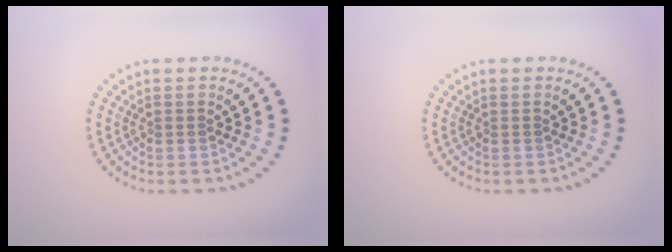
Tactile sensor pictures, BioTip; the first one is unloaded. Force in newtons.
{"total": 0.0}